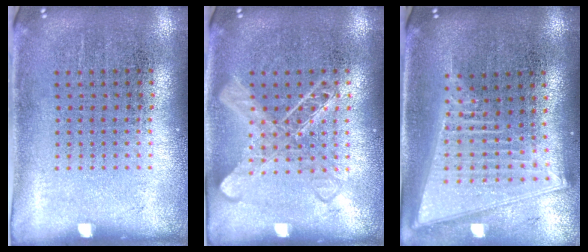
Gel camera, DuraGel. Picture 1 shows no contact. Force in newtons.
{"total": 2.5, "press": 2.4, "slide": 0.5}
{"total": 2.1, "press": 1.7, "slide": 1.2}